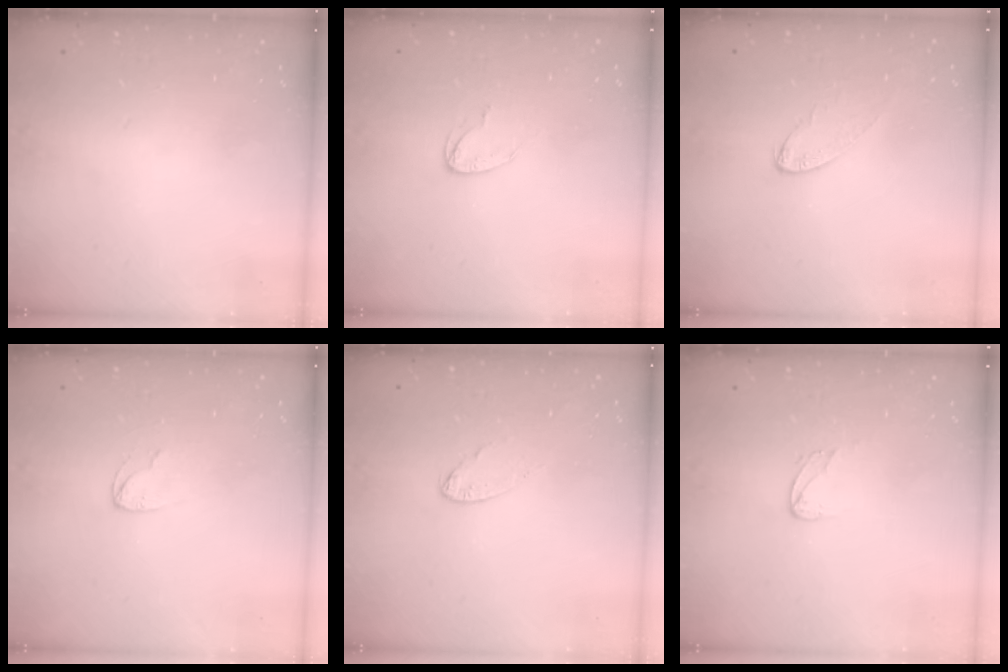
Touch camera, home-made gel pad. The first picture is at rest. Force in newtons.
{"total": 3.6, "press": 3.6, "slide": 0.2}
{"total": 5.7, "press": 5.7, "slide": 0.4}
{"total": 3.8, "press": 3.7, "slide": 0.4}
{"total": 4.8, "press": 4.8, "slide": 0.4}
{"total": 2.4, "press": 2.4, "slide": 0.1}